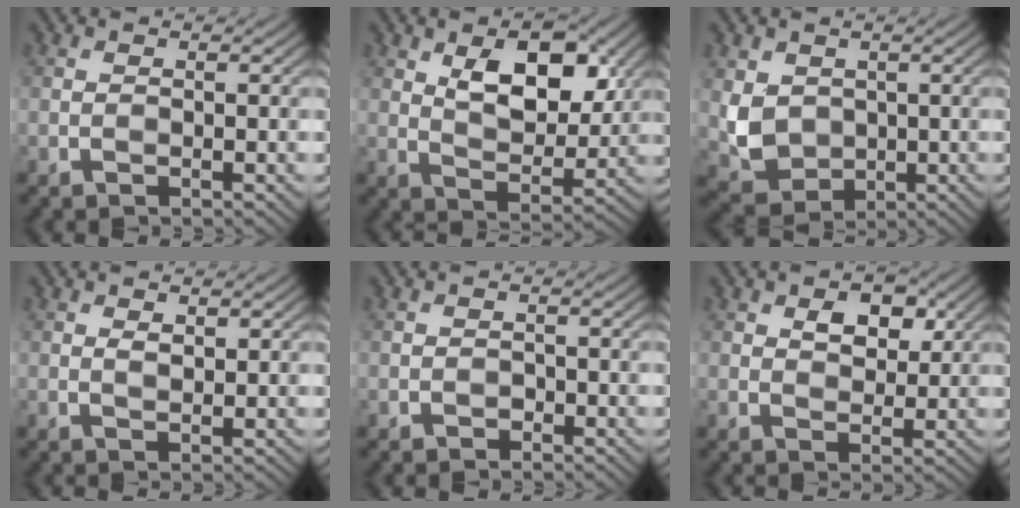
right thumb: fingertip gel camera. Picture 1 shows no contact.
{"total": 9.2, "force": [3.5, 4.9, 7.0], "torque": [-0.119, -0.005, 0.059]}
{"total": 5.2, "force": [0.8, 4.5, 2.6], "torque": [-0.072, -0.011, 0.020]}
{"total": 1.3, "force": [0.6, 0.6, 1.0], "torque": [-0.021, -0.004, 0.013]}
{"total": 0.9, "force": [-0.5, 0.6, 0.3], "torque": [-0.002, -0.001, -0.010]}
{"total": 4.1, "force": [1.7, 2.5, 2.7], "torque": [-0.047, -0.001, 0.027]}